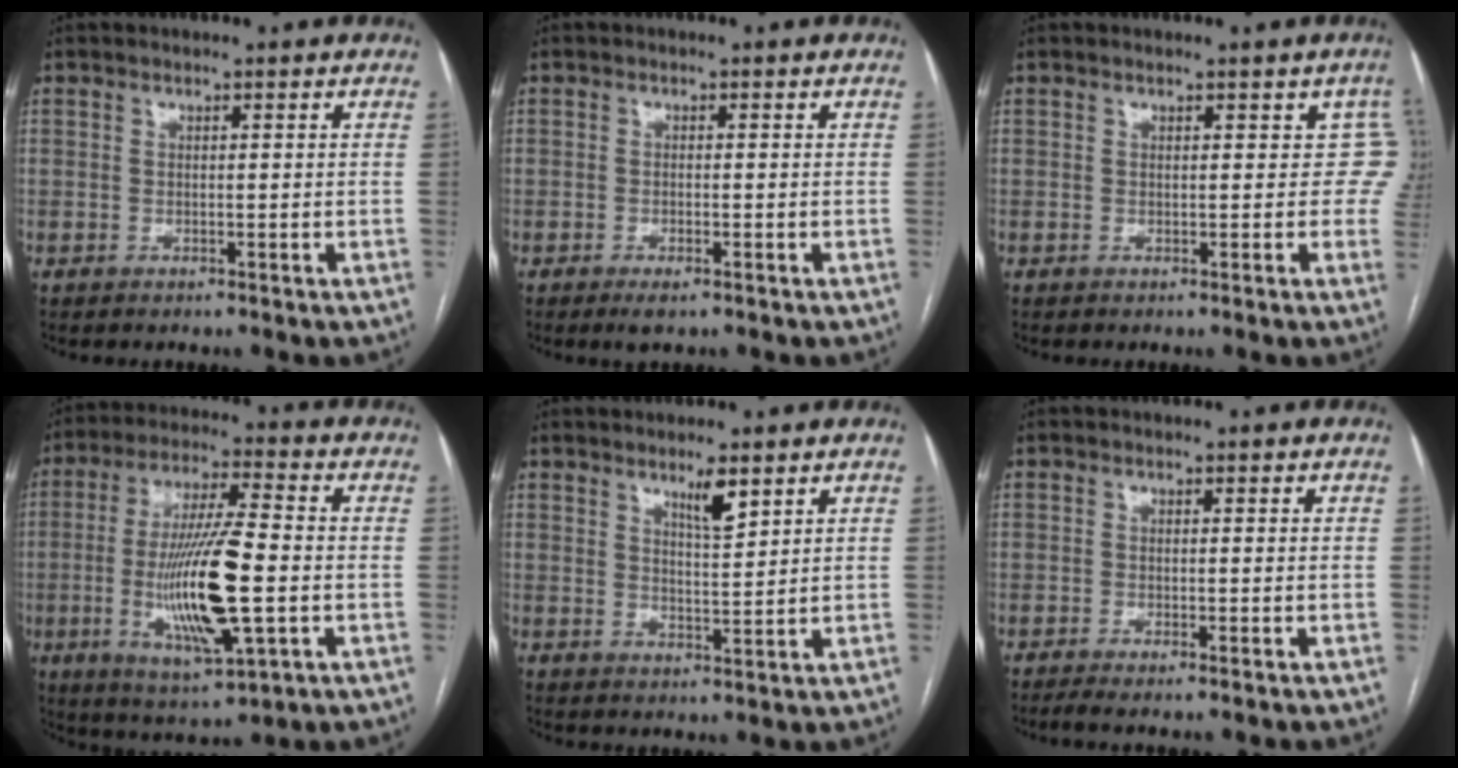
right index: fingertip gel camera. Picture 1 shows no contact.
{"total": 2.3, "force": [-1.4, 0.6, 1.7], "torque": [-0.032, -0.003, -0.022]}
{"total": 2.6, "force": [0.8, 2.0, 1.5], "torque": [0.005, 0.009, 0.001]}
{"total": 16.5, "force": [-2.7, 2.3, 16.1], "torque": [-0.315, -0.014, -0.043]}
{"total": 4.1, "force": [2.7, 0.6, 3.0], "torque": [-0.054, -0.004, 0.048]}
{"total": 1.9, "force": [-1.3, 0.0, 1.3], "torque": [-0.027, -0.003, -0.027]}